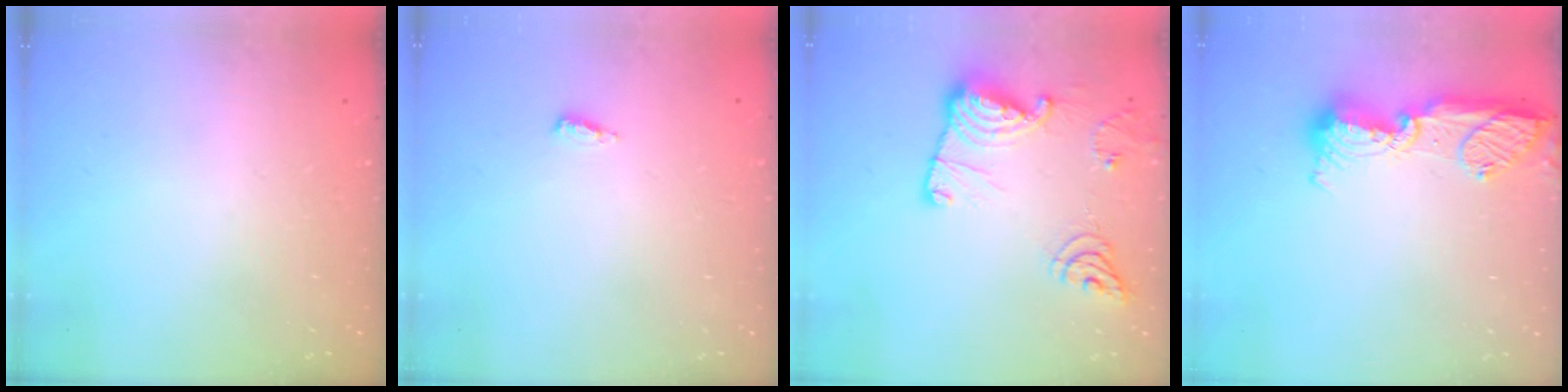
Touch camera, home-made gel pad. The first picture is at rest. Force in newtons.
{"total": 2.7, "press": 2.5, "slide": 1.0}
{"total": 16.6, "press": 16.5, "slide": 1.8}
{"total": 14.9, "press": 13.8, "slide": 5.6}